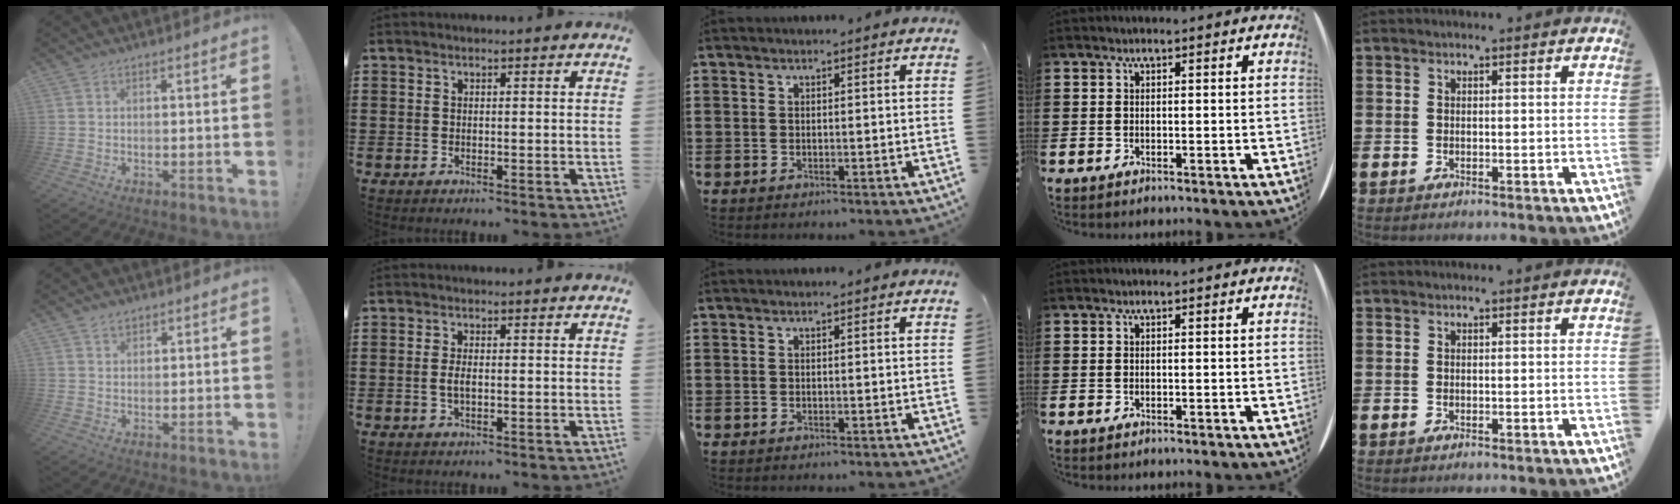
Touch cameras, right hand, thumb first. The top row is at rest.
{"thumb": {"total": 2.2, "force": [1.6, 1.2, 0.7], "torque": [-0.002, -0.009, 0.028]}, "index": {"total": 2.1, "force": [-0.2, 0.7, 2.0], "torque": [-0.045, -0.003, -0.006]}}